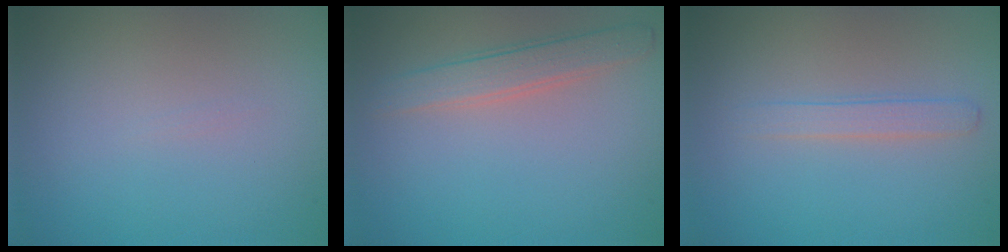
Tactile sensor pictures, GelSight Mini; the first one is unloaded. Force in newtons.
{"total": 2.5, "press": 2.4, "slide": 0.1}
{"total": 1.6, "press": 1.6, "slide": 0.0}